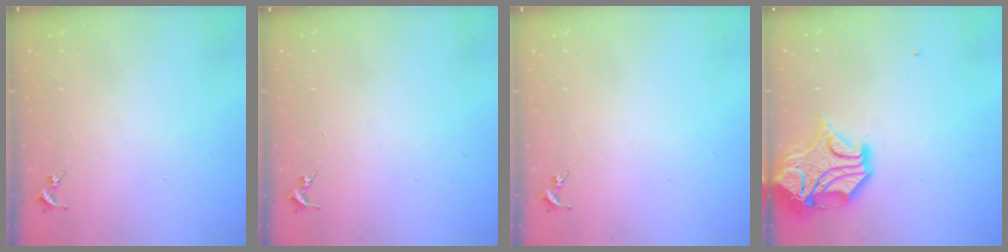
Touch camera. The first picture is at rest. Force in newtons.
{"total": 0.0}
{"total": 0.0}
{"total": 15.0, "press": 14.8, "slide": 2.2}